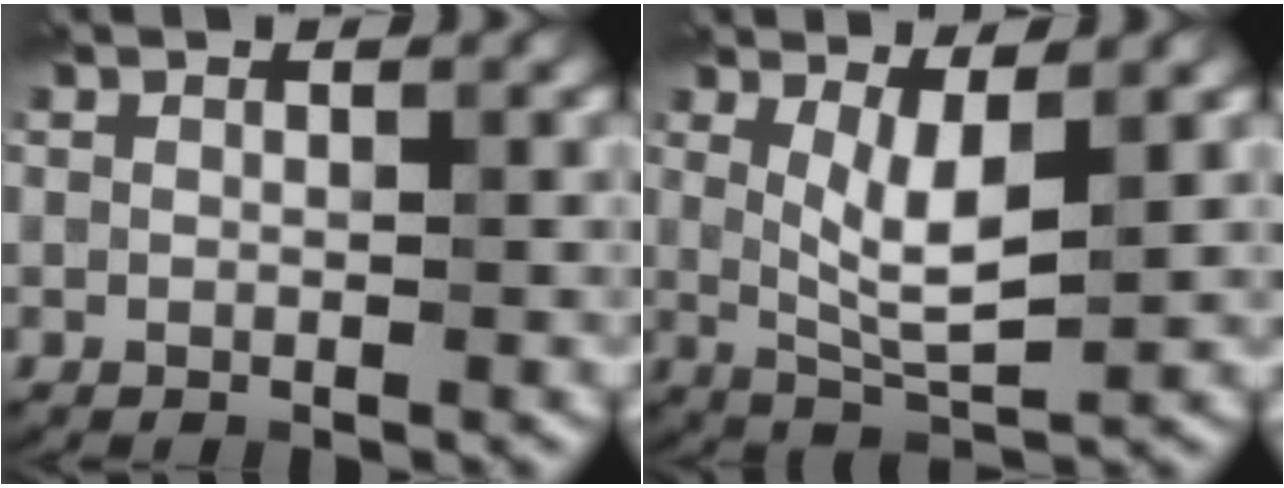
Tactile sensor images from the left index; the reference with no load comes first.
{"total": 4.2, "force": [1.0, 1.1, 4.0], "torque": [-0.076, -0.011, 0.025]}